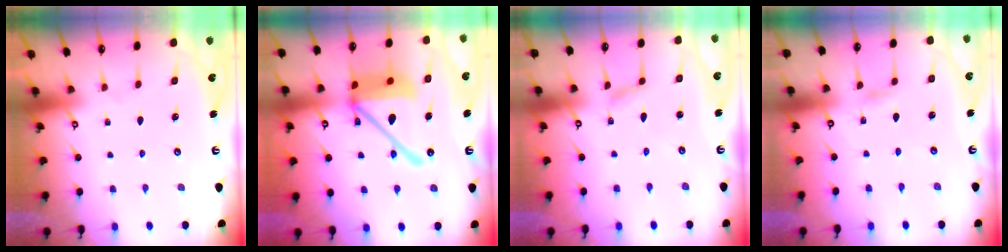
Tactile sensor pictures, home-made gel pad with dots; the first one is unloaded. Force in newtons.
{"total": 19.5, "press": 19.3, "slide": 2.7}
{"total": 2.5, "press": 2.5, "slide": 0.2}
{"total": 2.8, "press": 2.8, "slide": 0.2}